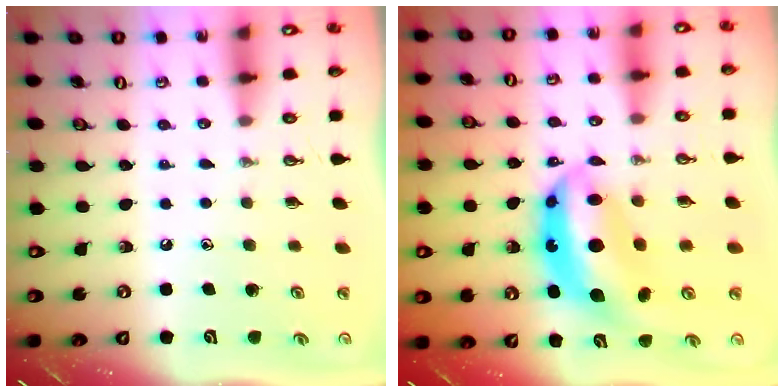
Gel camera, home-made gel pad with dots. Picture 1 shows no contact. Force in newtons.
{"total": 12.7, "press": 12.6, "slide": 0.9}